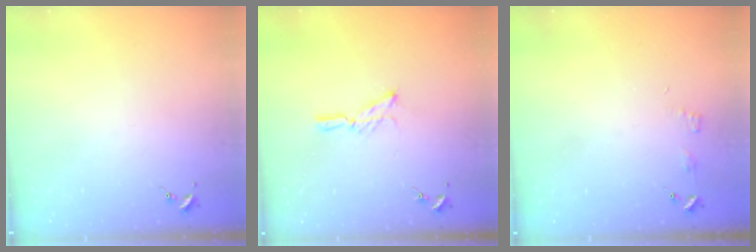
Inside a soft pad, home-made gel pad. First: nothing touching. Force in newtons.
{"total": 8.4, "press": 8.3, "slide": 0.2}
{"total": 3.8, "press": 3.8, "slide": 0.3}